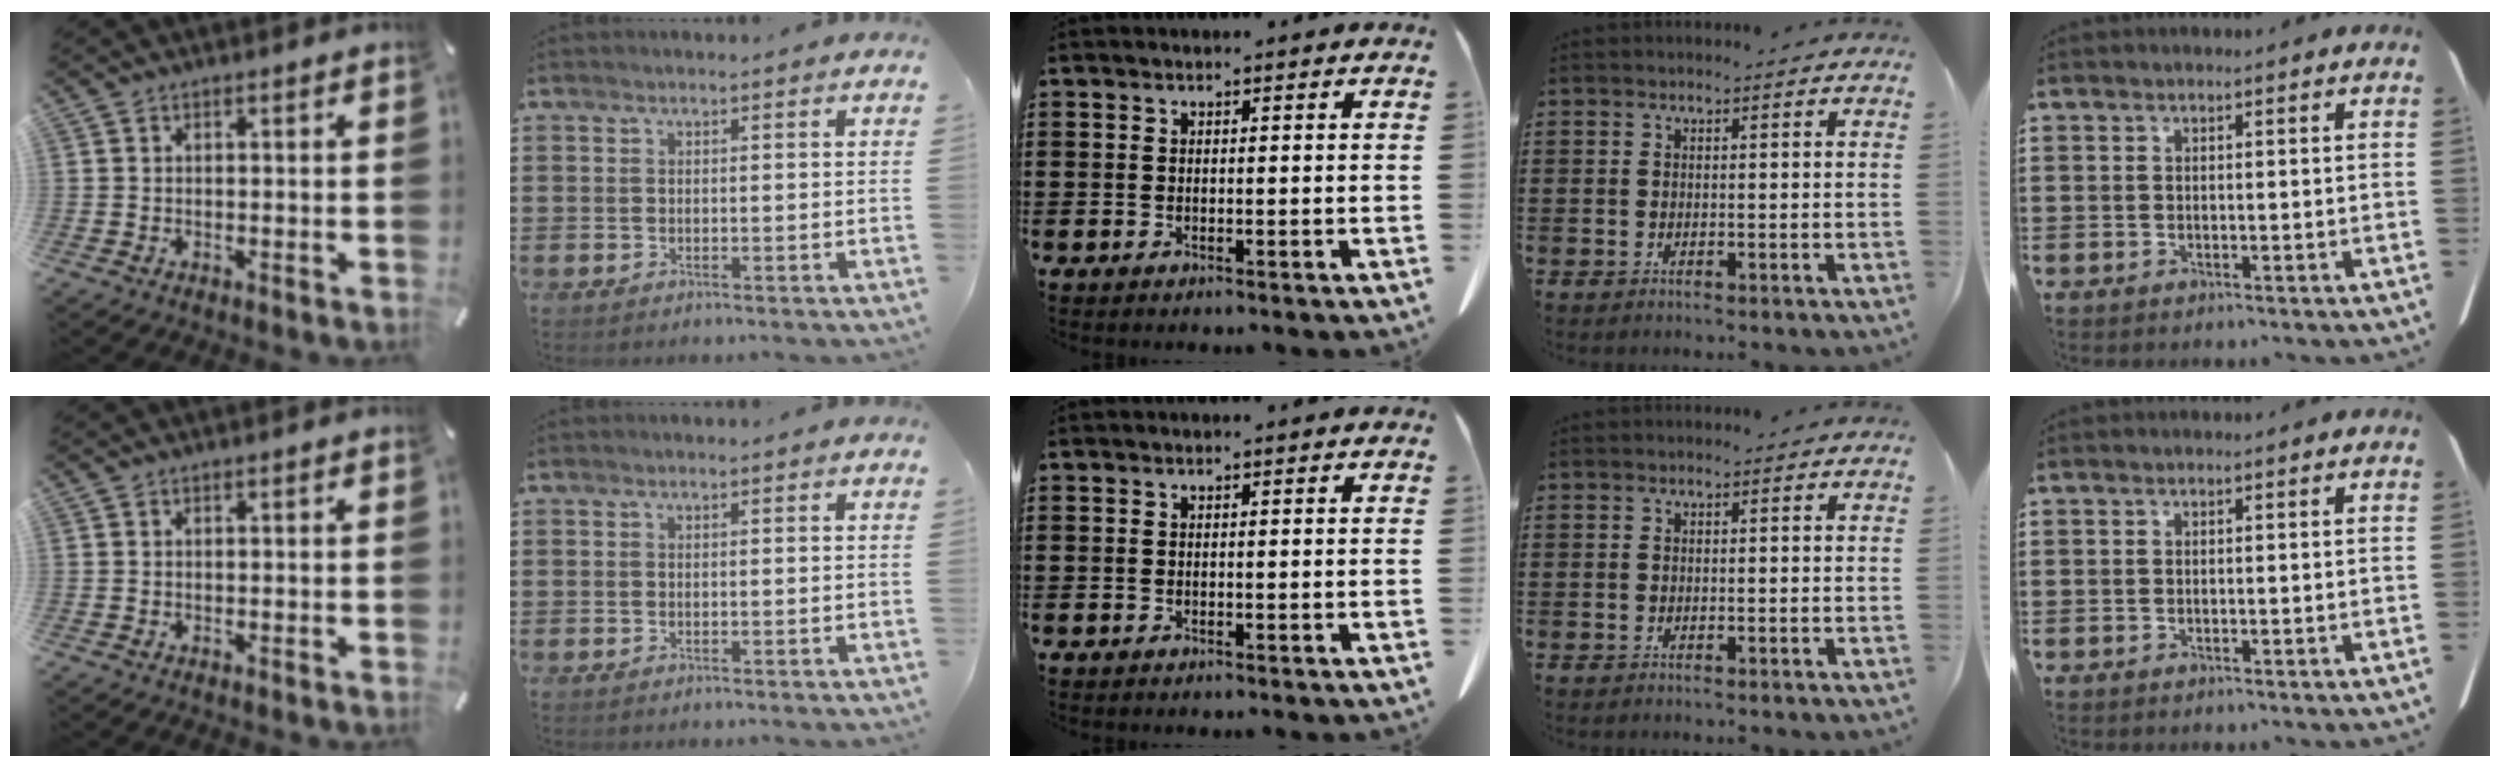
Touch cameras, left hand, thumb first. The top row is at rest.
{}